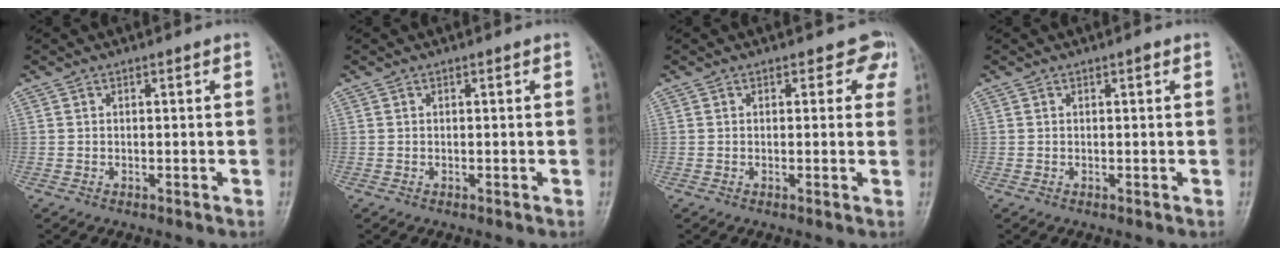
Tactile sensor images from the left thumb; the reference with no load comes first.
{"total": 0.0}
{"total": 3.4, "force": [2.2, 2.4, 1.0], "torque": [0.024, -0.009, 0.009]}
{"total": 0.6, "force": [0.4, 0.2, 0.5], "torque": [-0.007, 0.000, 0.003]}